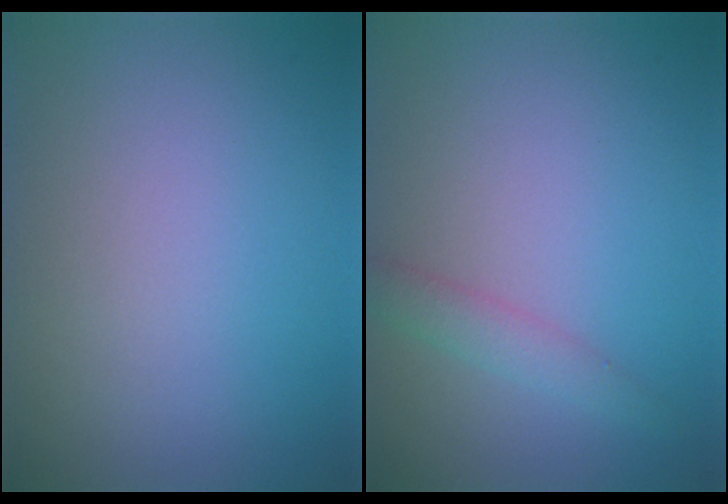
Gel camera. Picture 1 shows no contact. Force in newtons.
{"total": 1.7, "press": 1.7, "slide": 0.1}